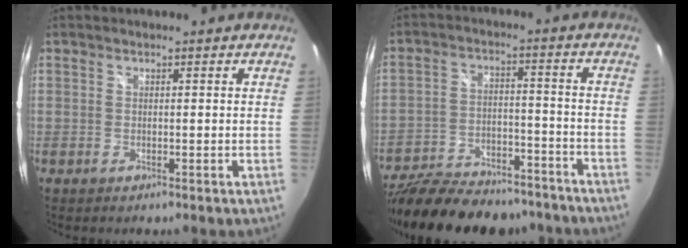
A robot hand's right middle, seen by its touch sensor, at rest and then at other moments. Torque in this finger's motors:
{"motor_torque": [1.05, -1.09, 0.26, 0.10]}